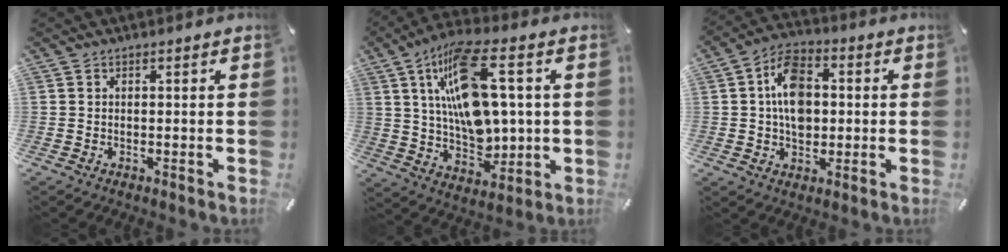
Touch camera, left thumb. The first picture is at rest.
{"total": 18.2, "force": [4.2, 9.7, 14.8], "torque": [-0.274, 0.001, 0.071]}
{"total": 10.7, "force": [0.7, 7.6, 7.5], "torque": [-0.130, 0.010, 0.013]}